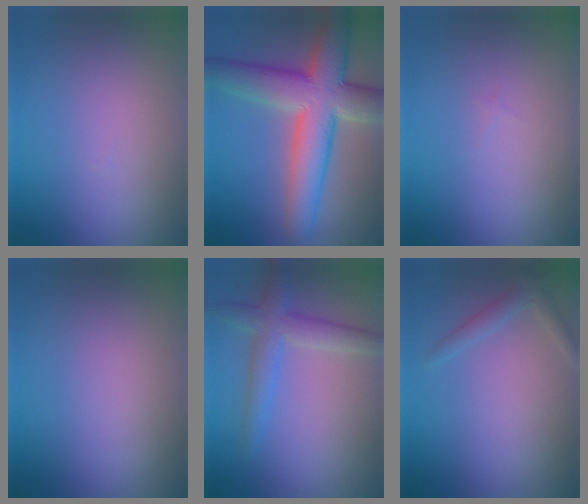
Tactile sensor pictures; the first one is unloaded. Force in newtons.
{"total": 9.8, "press": 9.8, "slide": 0.5}
{"total": 0.0}
{"total": 0.0}
{"total": 3.6, "press": 3.6, "slide": 0.1}
{"total": 1.4, "press": 1.4, "slide": 0.0}